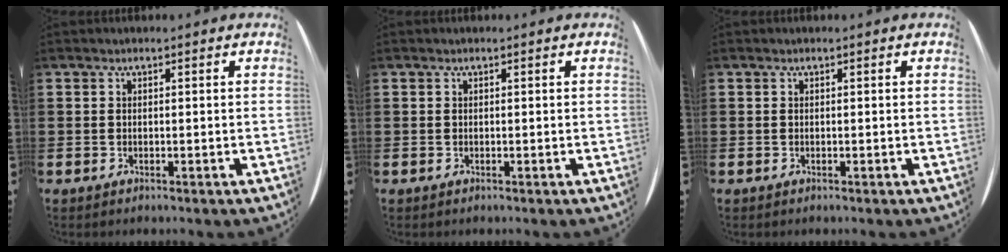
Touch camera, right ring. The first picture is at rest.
{"total": 0.0}
{"total": 0.0}